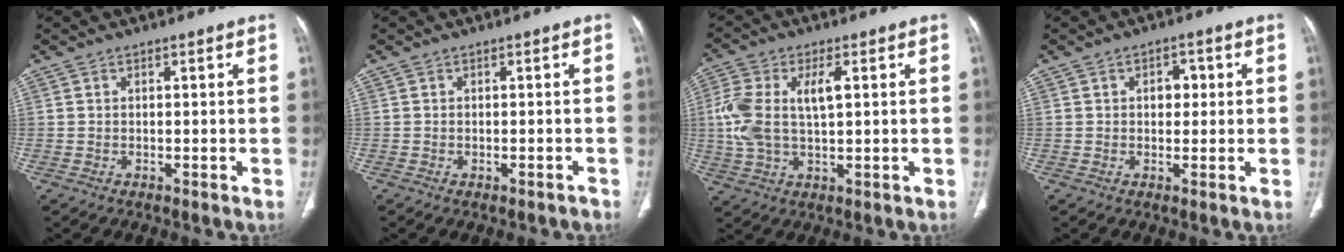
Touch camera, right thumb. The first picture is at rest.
{"total": 1.0, "force": [-0.7, 0.6, 0.3], "torque": [-0.007, 0.010, -0.007]}
{"total": 11.2, "force": [1.7, 5.5, 9.6], "torque": [-0.220, 0.010, 0.034]}
{"total": 3.3, "force": [0.6, 2.4, 2.3], "torque": [-0.015, 0.003, 0.006]}